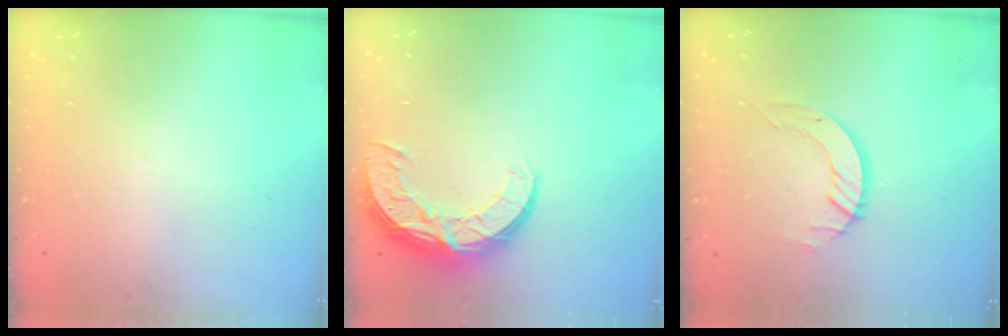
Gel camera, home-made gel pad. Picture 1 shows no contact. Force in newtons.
{"total": 11.0, "press": 10.9, "slide": 0.8}
{"total": 4.1, "press": 4.1, "slide": 0.1}